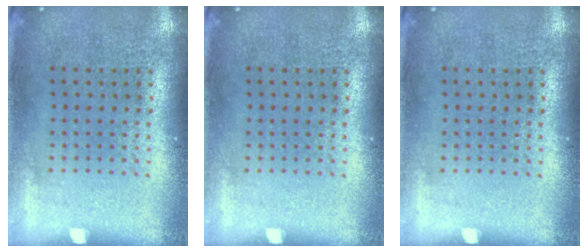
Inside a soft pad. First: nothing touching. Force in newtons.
{"total": 0.0}
{"total": 0.0}